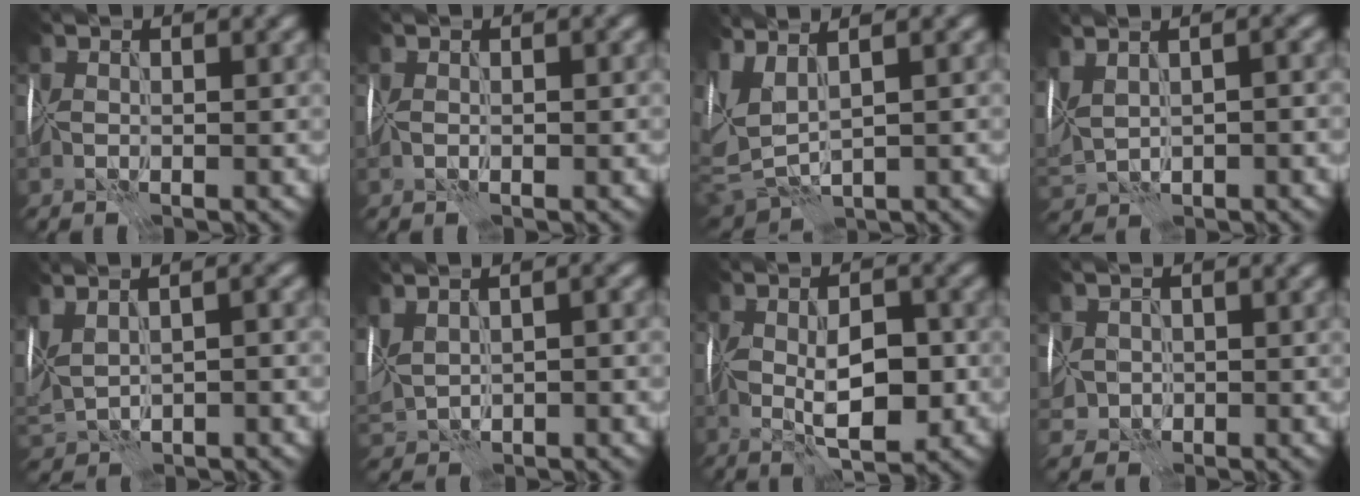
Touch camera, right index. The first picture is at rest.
{"total": 0.9, "force": [-0.1, 0.4, 0.8], "torque": [-0.014, 0.002, 0.002]}
{"total": 5.1, "force": [1.4, 2.1, 4.5], "torque": [-0.110, 0.002, 0.032]}
{"total": 7.6, "force": [1.4, 3.7, 6.4], "torque": [-0.139, 0.016, 0.045]}
{"total": 6.9, "force": [0.9, 3.4, 6.0], "torque": [-0.123, 0.012, 0.038]}
{"total": 6.4, "force": [1.2, 3.4, 5.3], "torque": [-0.115, 0.014, 0.037]}
{"total": 6.4, "force": [-0.7, 3.0, 5.6], "torque": [-0.097, -0.003, -0.008]}
{"total": 2.3, "force": [0.4, 2.1, 1.0], "torque": [-0.022, 0.001, 0.009]}